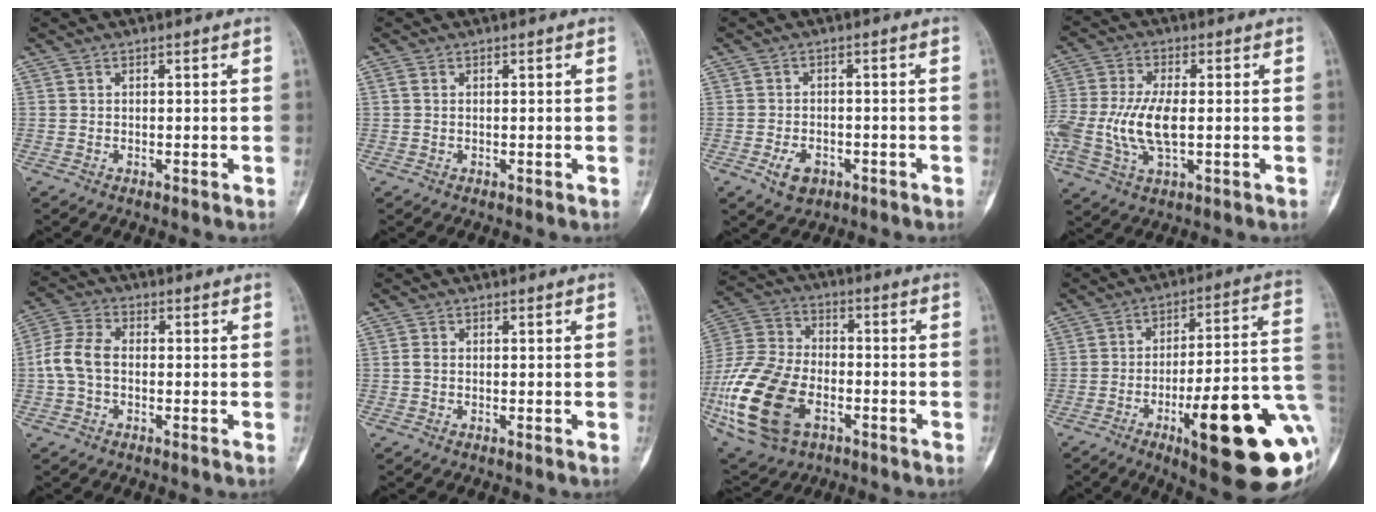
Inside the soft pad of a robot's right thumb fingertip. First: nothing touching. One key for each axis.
{"total": 0.9, "fx": 0.2, "fy": 0.6, "fz": 0.6, "tx": -0.017, "ty": 0.000, "tz": 0.003}
{"total": 4.6, "fx": -2.0, "fy": 3.1, "fz": 2.8, "tx": -0.041, "ty": 0.009, "tz": -0.026}
{"total": 12.9, "fx": -1.2, "fy": 6.0, "fz": 11.3, "tx": -0.265, "ty": 0.001, "tz": -0.022}
{"total": 6.7, "fx": -0.9, "fy": 4.0, "fz": 5.3, "tx": -0.119, "ty": 0.019, "tz": -0.028}
{"total": 1.0, "fx": -0.3, "fy": 0.5, "fz": 0.8, "tx": -0.021, "ty": -0.001, "tz": -0.009}
{"total": 22.0, "fx": -7.2, "fy": 13.7, "fz": 15.7, "tx": -0.337, "ty": 0.014, "tz": -0.124}
{"total": 26.1, "fx": -8.2, "fy": 6.6, "fz": 23.9, "tx": -0.278, "ty": 0.021, "tz": -0.106}